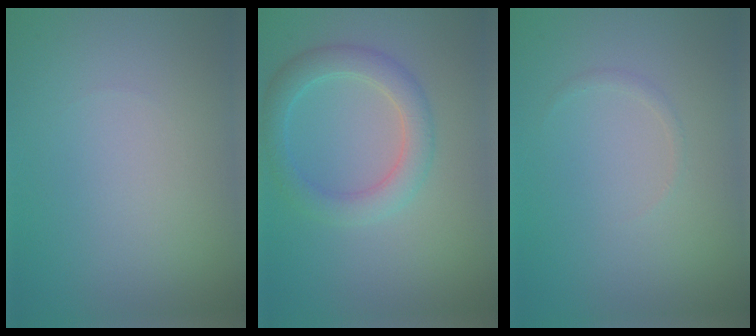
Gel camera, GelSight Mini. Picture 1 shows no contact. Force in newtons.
{"total": 3.5, "press": 3.5, "slide": 0.2}
{"total": 0.5, "press": 0.5, "slide": 0.1}